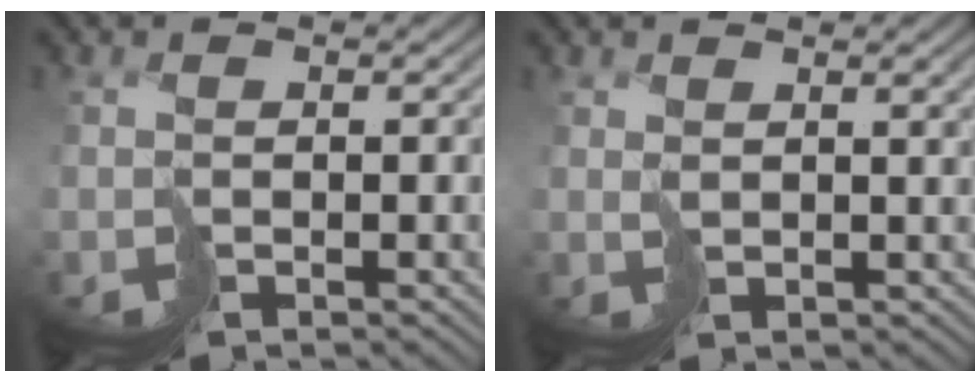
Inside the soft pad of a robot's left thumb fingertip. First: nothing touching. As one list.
[{"total": 2.3, "force": [2.1, -0.2, 0.8], "torque": [-0.014, 0.005, 0.047]}]